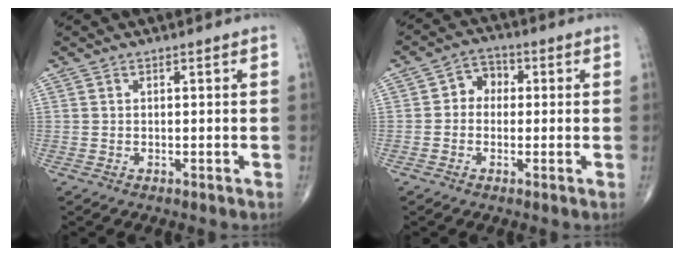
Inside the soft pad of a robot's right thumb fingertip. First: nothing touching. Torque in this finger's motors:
{"motor_torque": [-0.63, 0.19, 0.35, 0.15, 0.07]}